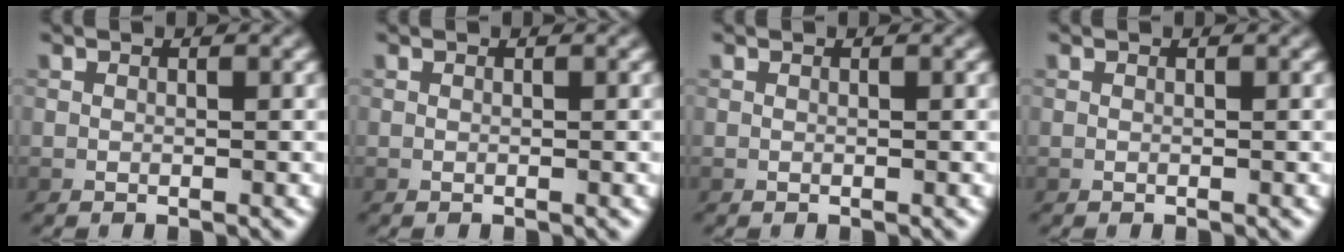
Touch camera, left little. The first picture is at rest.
{"total": 0.0}
{"total": 0.0}
{"total": 0.0}